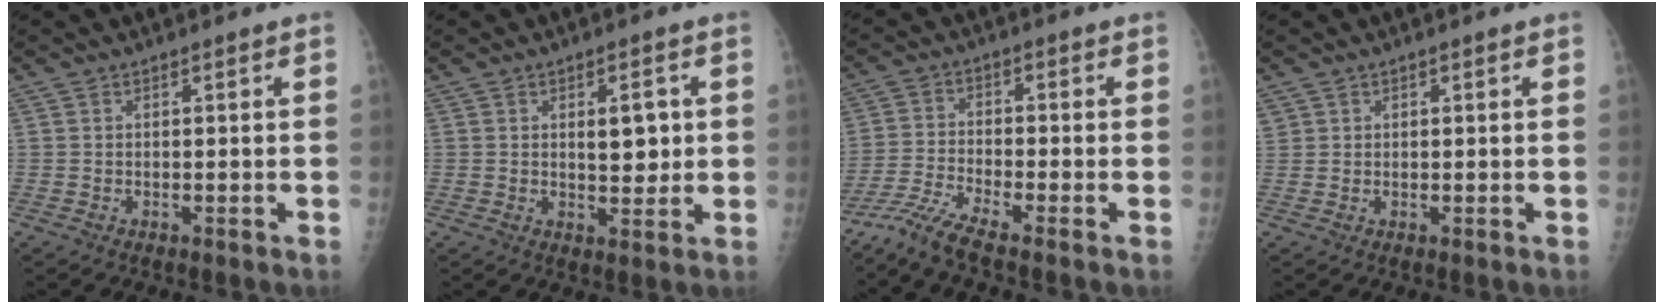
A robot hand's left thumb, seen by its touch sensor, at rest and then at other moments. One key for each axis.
{"total": 5.2, "fx": 1.1, "fy": 2.6, "fz": 4.4, "tx": -0.051, "ty": -0.008, "tz": 0.019}
{"total": 6.1, "fx": -5.3, "fy": -0.6, "fz": 3.0, "tx": -0.079, "ty": 0.005, "tz": -0.116}
{"total": 1.1, "fx": 0.5, "fy": 1.0, "fz": -0.1, "tx": 0.015, "ty": -0.002, "tz": 0.005}